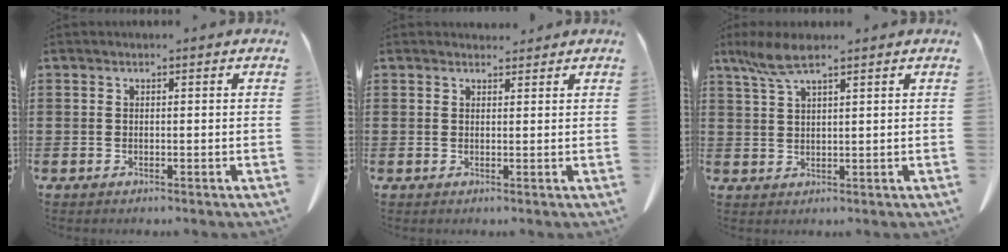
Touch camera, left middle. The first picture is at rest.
{"total": 1.4, "force": [1.3, 0.5, 0.1], "torque": [0.003, -0.001, 0.024]}
{"total": 5.1, "force": [3.3, 1.0, 3.7], "torque": [-0.087, -0.003, 0.058]}